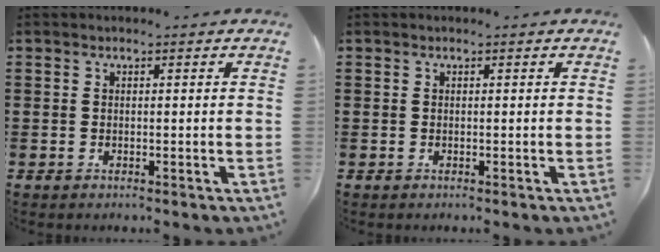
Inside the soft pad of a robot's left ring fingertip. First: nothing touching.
{"total": 0.0}